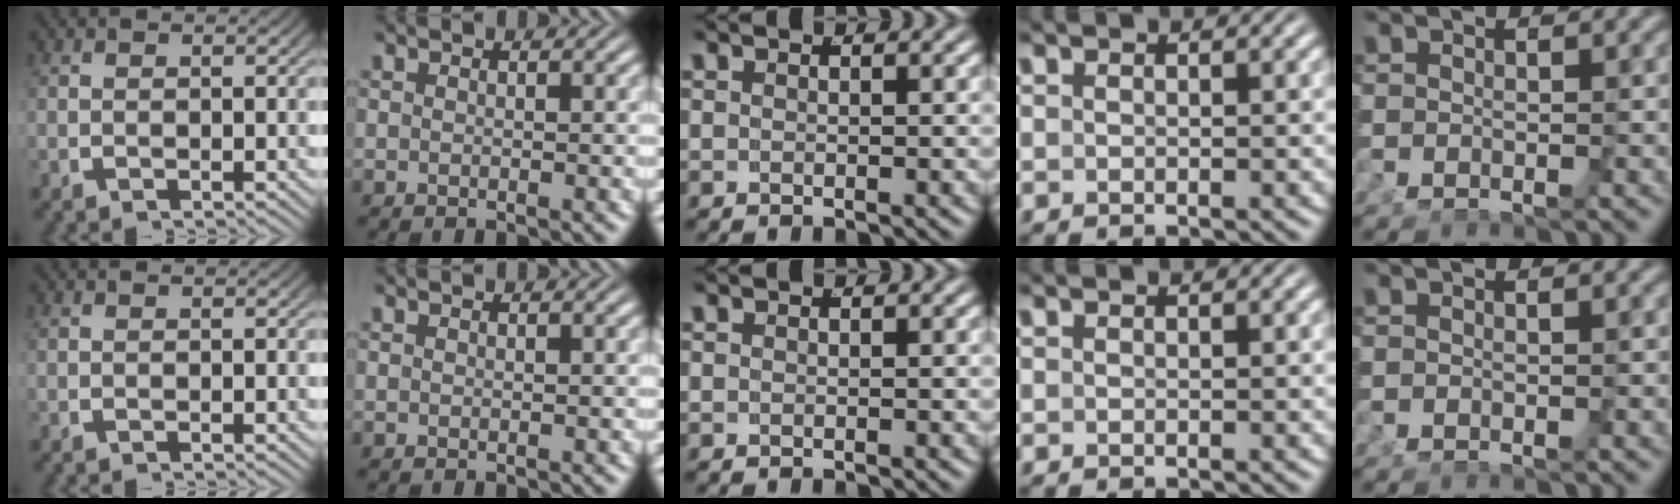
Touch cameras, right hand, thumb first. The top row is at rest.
{}